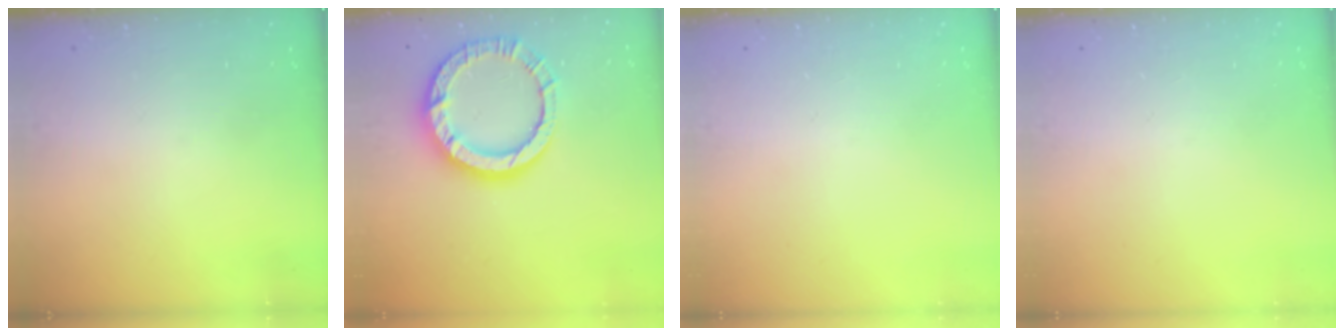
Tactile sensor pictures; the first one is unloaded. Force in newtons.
{"total": 15.0, "press": 14.9, "slide": 1.9}
{"total": 0.0}
{"total": 0.0}